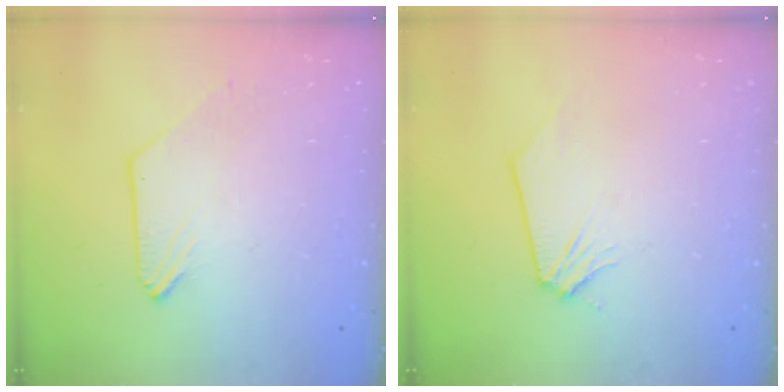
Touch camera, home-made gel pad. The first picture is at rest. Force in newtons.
{"total": 0.0}